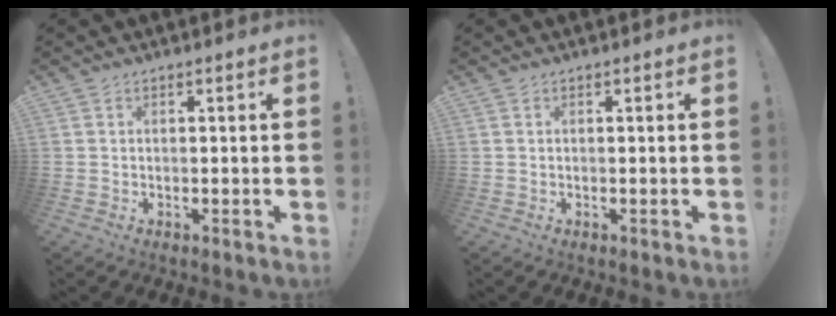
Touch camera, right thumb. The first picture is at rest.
{"total": 0.0}